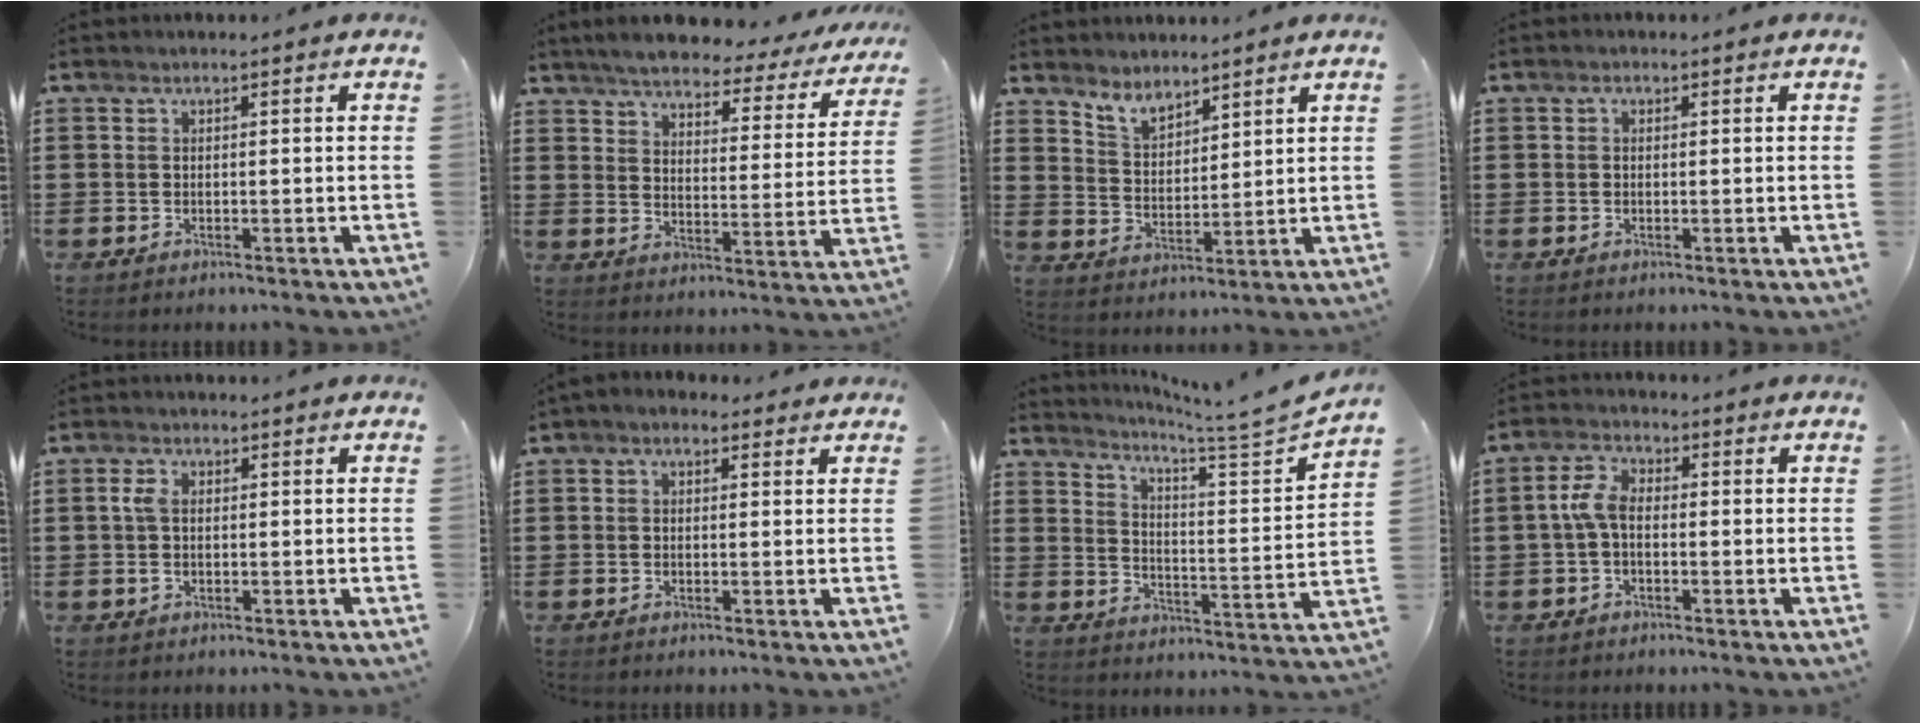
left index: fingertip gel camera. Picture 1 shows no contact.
{"total": 4.6, "force": [4.3, 0.6, 1.5], "torque": [-0.054, -0.028, 0.068]}
{"total": 4.8, "force": [4.5, 1.5, 0.8], "torque": [-0.032, -0.010, 0.085]}
{"total": 0.7, "force": [-0.2, 0.5, 0.4], "torque": [-0.008, 0.003, -0.005]}
{"total": 2.8, "force": [0.1, 1.6, 2.3], "torque": [-0.062, 0.002, -0.004]}
{"total": 1.4, "force": [0.3, 1.1, 0.8], "torque": [-0.019, 0.008, 0.004]}
{"total": 4.9, "force": [4.3, -1.5, 1.8], "torque": [-0.049, -0.051, 0.061]}
{"total": 4.7, "force": [-0.7, 2.4, 4.0], "torque": [-0.104, 0.000, -0.022]}